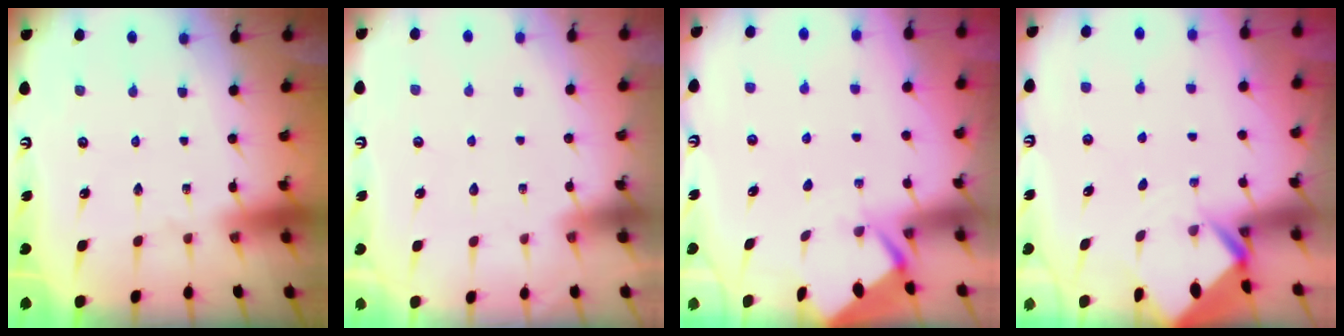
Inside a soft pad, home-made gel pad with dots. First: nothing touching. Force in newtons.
{"total": 1.0, "press": 1.0, "slide": 0.0}
{"total": 2.8, "press": 2.7, "slide": 0.4}
{"total": 3.5, "press": 3.5, "slide": 0.2}